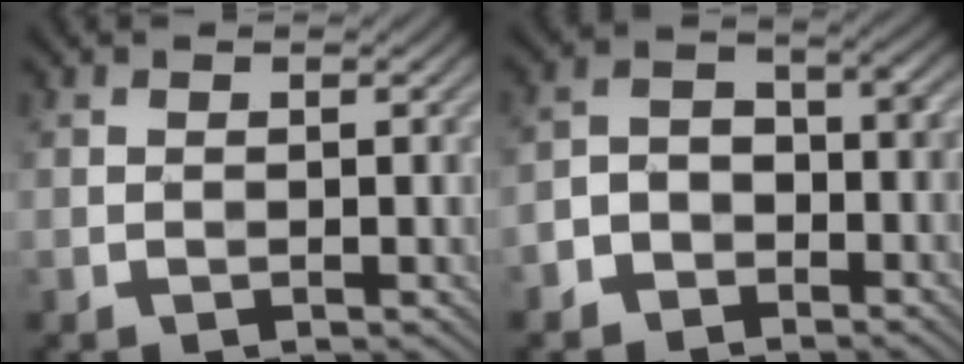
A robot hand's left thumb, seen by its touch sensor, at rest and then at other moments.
{"total": 5.1, "force": [-3.3, 3.3, 2.0], "torque": [-0.036, 0.006, -0.071]}